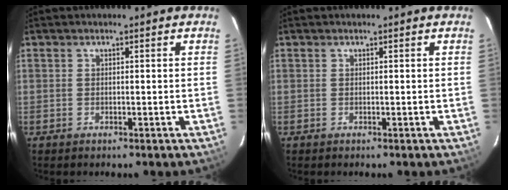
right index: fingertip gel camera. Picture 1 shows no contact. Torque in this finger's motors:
{"motor_torque": [0.00, 0.00, 0.00, 0.00]}